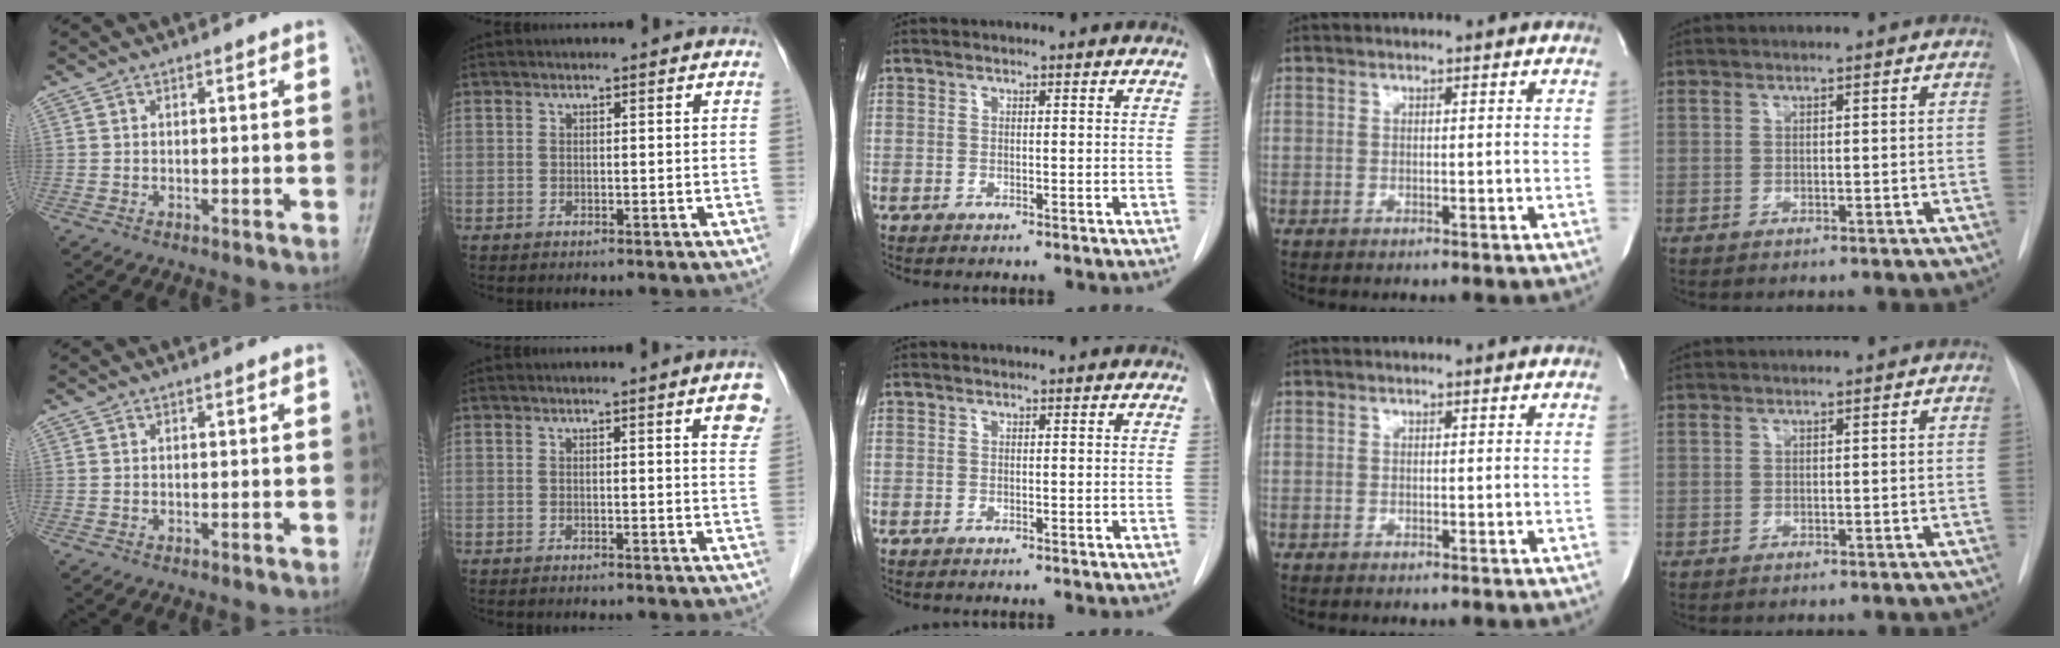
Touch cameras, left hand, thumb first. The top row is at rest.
{"index": {"total": 4.0, "force": [2.2, 0.2, 3.4], "torque": [-0.031, -0.005, 0.018]}}